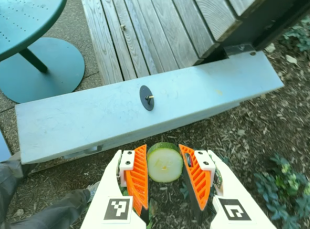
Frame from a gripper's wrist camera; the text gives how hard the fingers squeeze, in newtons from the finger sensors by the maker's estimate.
{"total": 10.6, "left": 10.5, "right": 10.7}